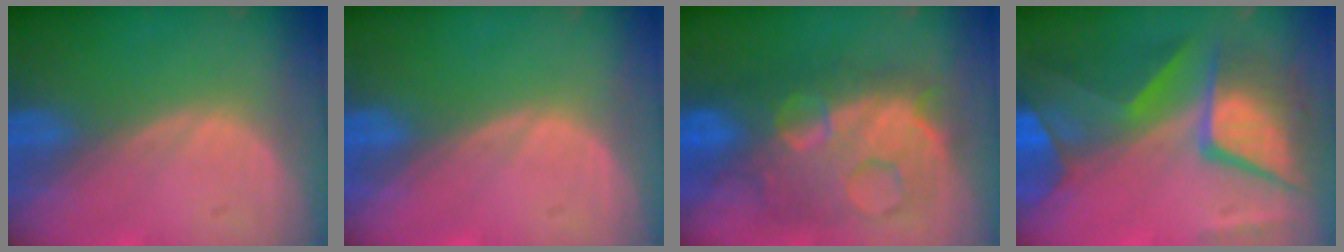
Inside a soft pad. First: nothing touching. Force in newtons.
{"total": 0.0}
{"total": 12.1, "press": 12.0, "slide": 1.4}
{"total": 11.9, "press": 11.8, "slide": 1.1}